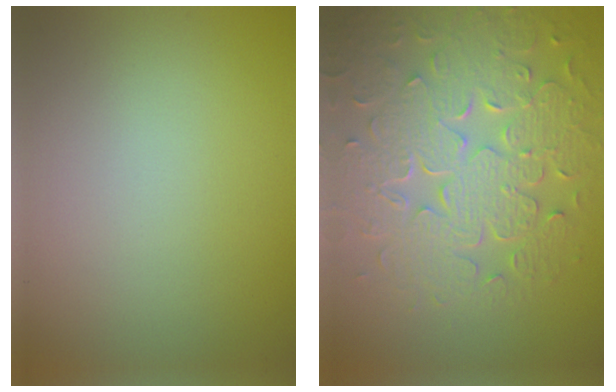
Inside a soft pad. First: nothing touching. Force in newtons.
{"total": 8.8, "press": 6.1, "slide": 6.3}